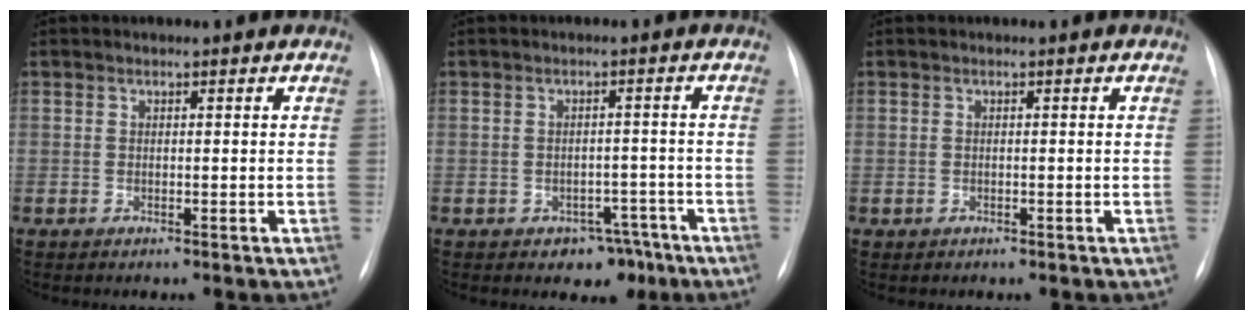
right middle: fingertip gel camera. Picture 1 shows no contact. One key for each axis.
{"total": 4.6, "fx": -2.9, "fy": 3.1, "fz": 1.7, "tx": -0.007, "ty": 0.016, "tz": -0.031}
{"total": 0.0}